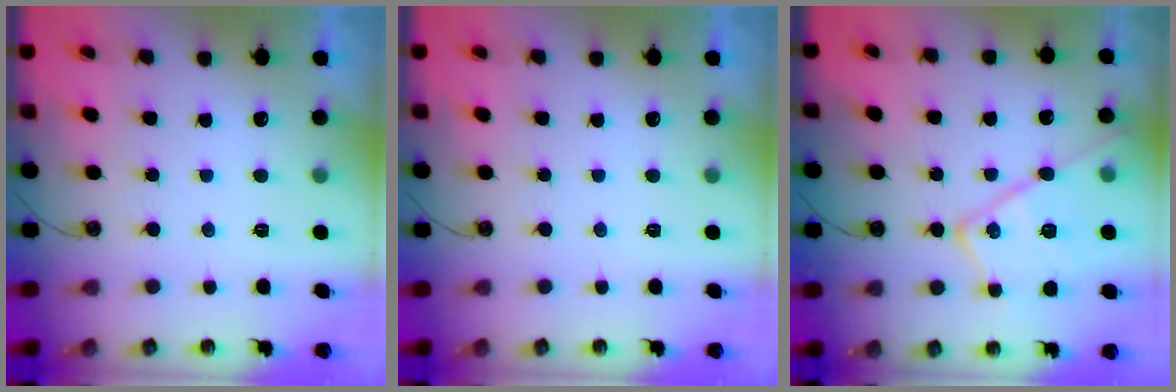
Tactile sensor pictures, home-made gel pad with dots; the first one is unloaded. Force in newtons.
{"total": 0.0}
{"total": 17.6, "press": 17.5, "slide": 1.5}